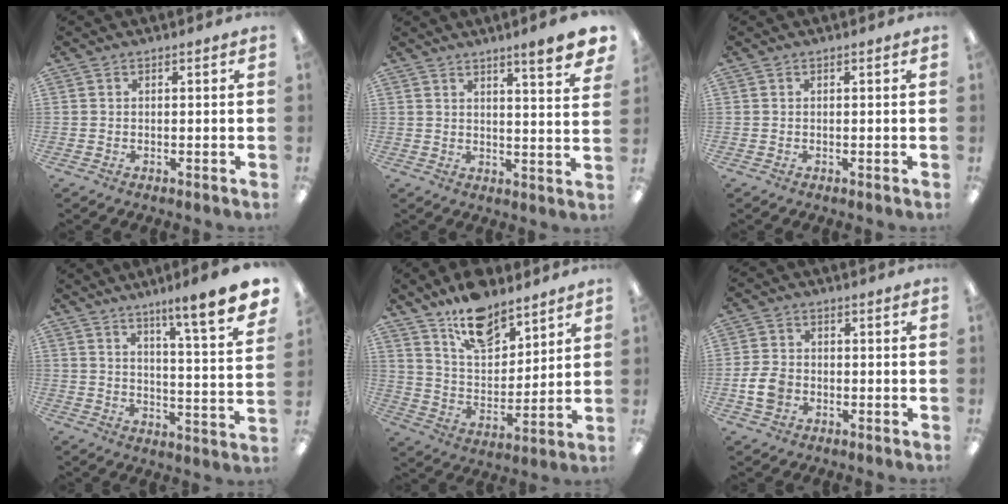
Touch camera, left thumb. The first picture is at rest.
{"total": 7.2, "force": [5.6, 0.5, 4.6], "torque": [-0.061, -0.037, 0.088]}
{"total": 0.0}
{"total": 11.1, "force": [8.5, 0.3, 7.2], "torque": [-0.097, -0.072, 0.129]}
{"total": 13.4, "force": [10.5, 6.1, 5.7], "torque": [-0.095, -0.063, 0.194]}
{"total": 5.8, "force": [-1.5, 4.4, 3.5], "torque": [-0.078, 0.005, -0.028]}